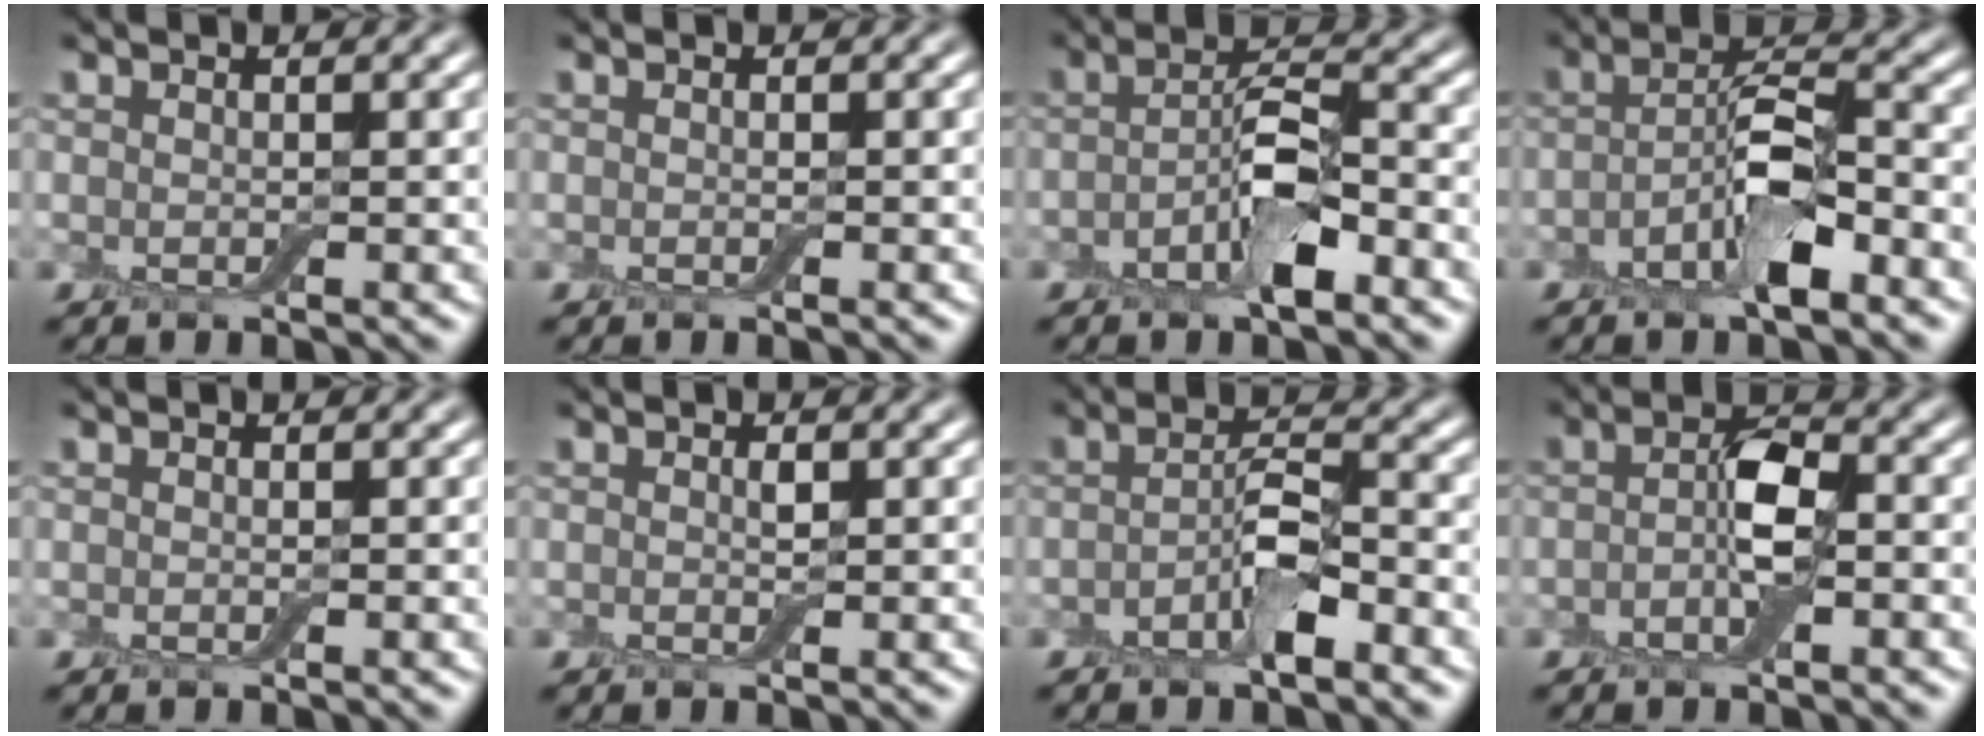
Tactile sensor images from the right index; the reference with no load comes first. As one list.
[{"total": 0.0}, {"total": 5.3, "force": [-2.1, 1.8, 4.4], "torque": [-0.081, 0.007, -0.045]}, {"total": 5.9, "force": [-2.4, 2.0, 5.0], "torque": [-0.090, 0.008, -0.051]}, {"total": 0.0}, {"total": 0.7, "force": [0.1, 0.2, 0.6], "torque": [-0.011, -0.001, 0.000]}, {"total": 4.0, "force": [-1.8, 1.3, 3.3], "torque": [-0.060, 0.008, -0.040]}, {"total": 3.4, "force": [-0.8, 1.2, 3.1], "torque": [-0.055, 0.008, -0.021]}]